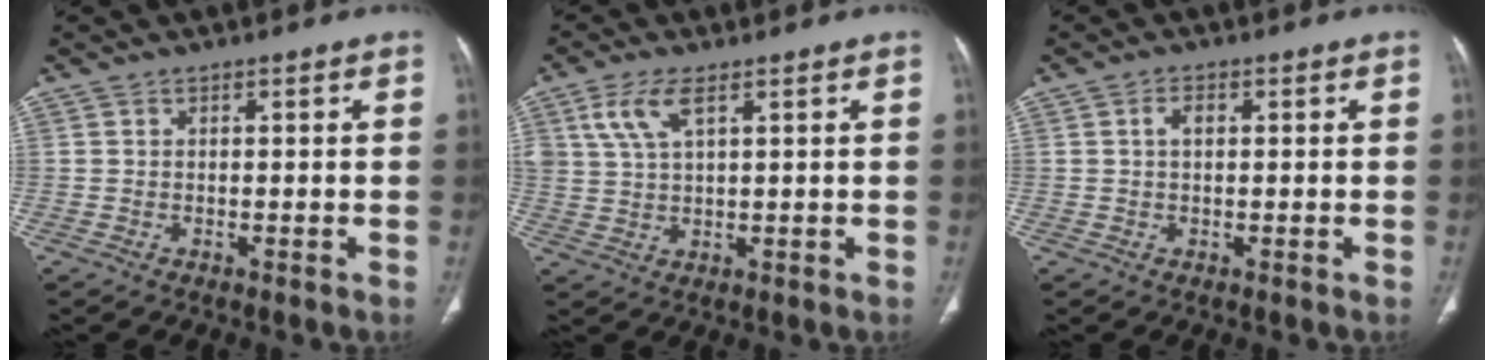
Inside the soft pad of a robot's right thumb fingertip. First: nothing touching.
{"total": 6.0, "force": [2.9, 2.4, 4.6], "torque": [-0.105, -0.003, 0.061]}
{"total": 2.1, "force": [0.3, 1.3, 1.6], "torque": [-0.027, 0.007, 0.004]}